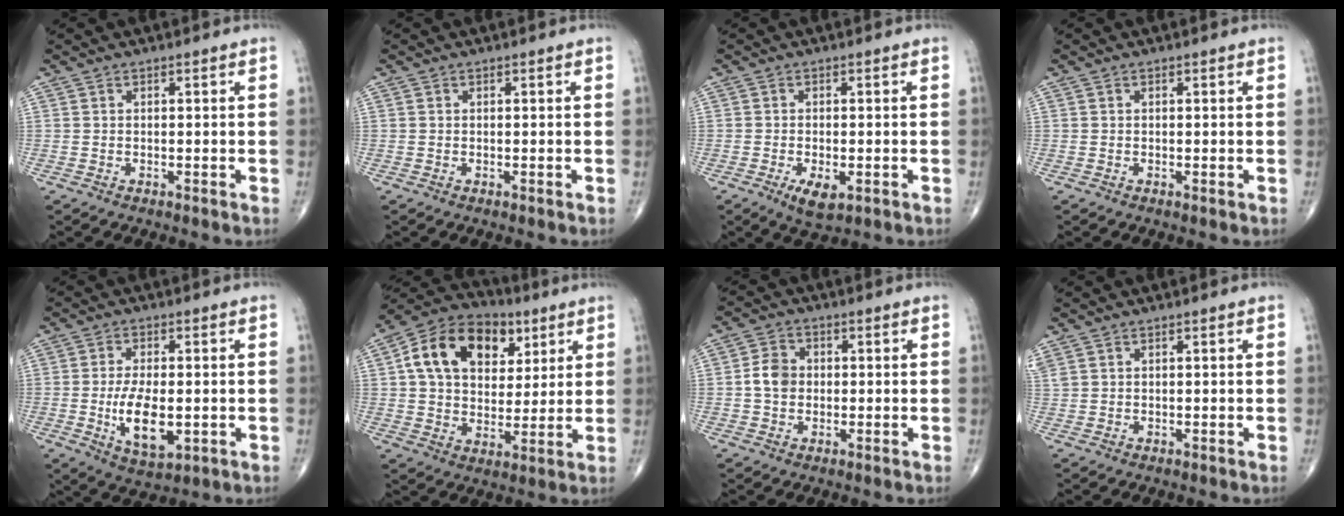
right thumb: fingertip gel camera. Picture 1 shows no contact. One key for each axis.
{"total": 0.0}
{"total": 4.7, "fx": -1.8, "fy": 2.0, "fz": 3.8, "tx": -0.067, "ty": -0.006, "tz": -0.024}
{"total": 0.0}
{"total": 9.8, "fx": -1.6, "fy": 4.6, "fz": 8.5, "tx": -0.145, "ty": -0.013, "tz": -0.020}
{"total": 18.2, "fx": 6.3, "fy": 12.6, "fz": 11.5, "tx": -0.168, "ty": 0.001, "tz": 0.103}
{"total": 4.9, "fx": -0.1, "fy": 4.0, "fz": 2.8, "tx": -0.042, "ty": 0.010, "tz": -0.008}
{"total": 1.5, "fx": 1.0, "fy": 0.8, "fz": 0.8, "tx": -0.025, "ty": 0.015, "tz": 0.028}